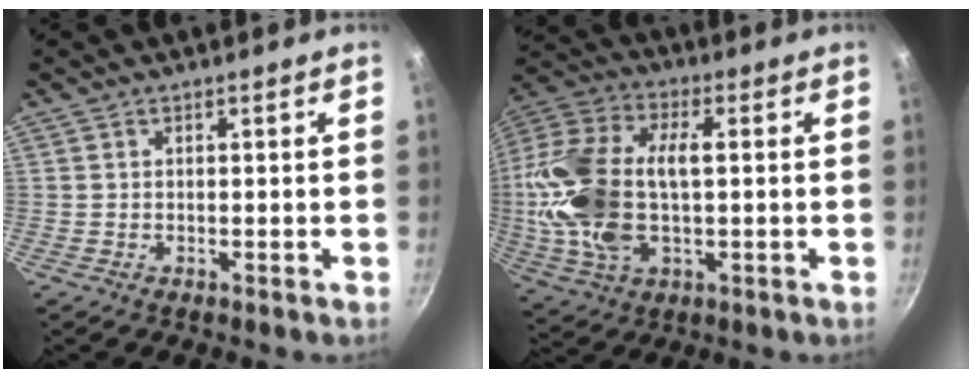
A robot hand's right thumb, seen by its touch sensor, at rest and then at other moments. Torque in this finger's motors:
{"motor_torque": [2.51, 2.50, 1.22, 0.73, 0.53]}